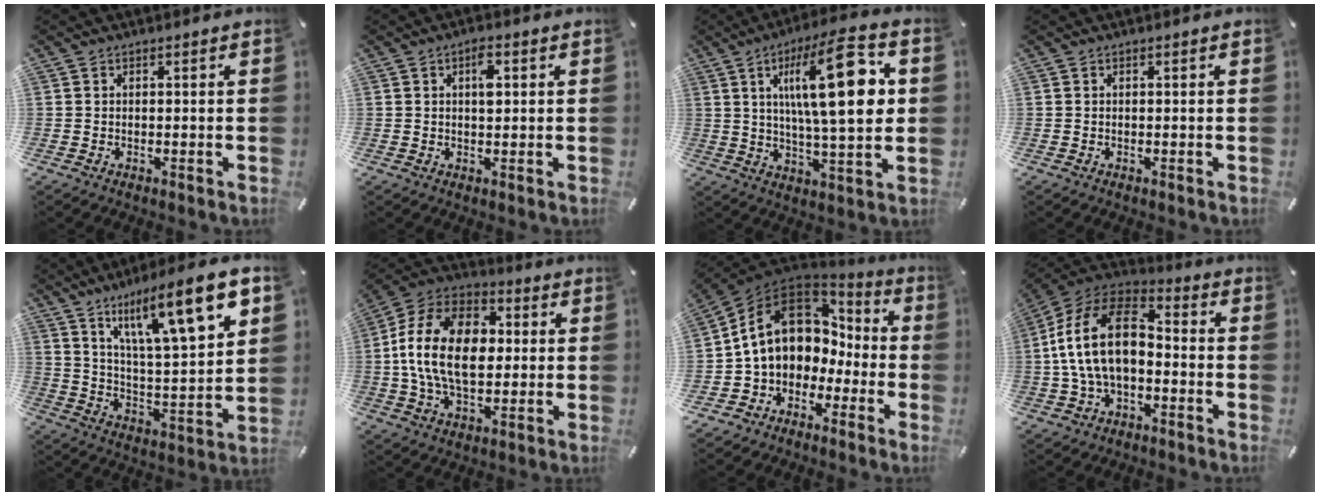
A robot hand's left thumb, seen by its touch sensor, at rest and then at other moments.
{"total": 3.8, "force": [1.1, 1.7, 3.3], "torque": [-0.046, -0.002, 0.011]}
{"total": 21.8, "force": [5.7, 6.5, 20.0], "torque": [-0.333, -0.012, 0.072]}
{"total": 0.0}
{"total": 18.0, "force": [11.3, 4.5, 13.3], "torque": [-0.214, -0.063, 0.177]}
{"total": 18.9, "force": [-0.3, 12.7, 14.0], "torque": [-0.298, 0.012, -0.010]}
{"total": 14.8, "force": [1.7, 11.7, 8.8], "torque": [-0.183, 0.007, 0.031]}
{"total": 18.1, "force": [-1.2, 11.5, 13.9], "torque": [-0.303, 0.026, -0.027]}